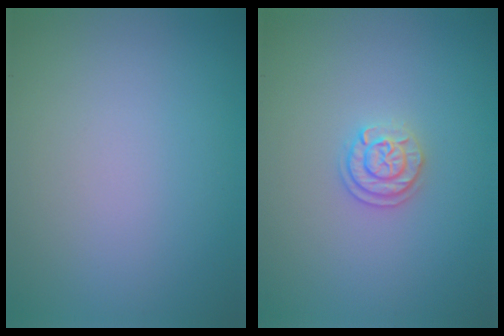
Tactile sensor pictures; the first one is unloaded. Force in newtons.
{"total": 2.0, "press": 1.9, "slide": 0.8}